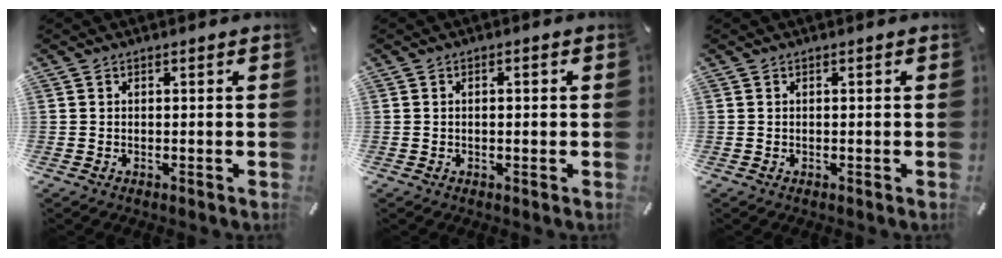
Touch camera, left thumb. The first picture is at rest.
{"total": 1.4, "force": [-0.1, 0.7, 1.2], "torque": [-0.022, 0.003, -0.004]}
{"total": 0.0}